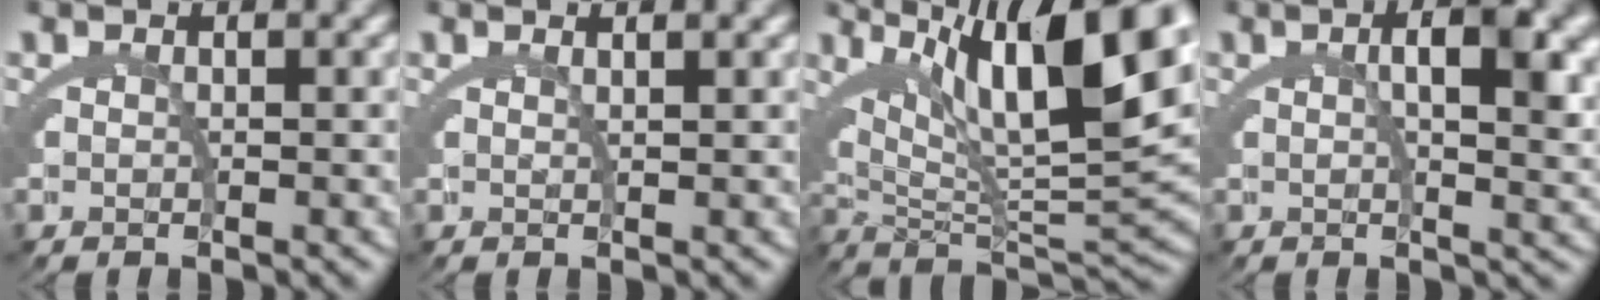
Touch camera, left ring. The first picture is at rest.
{"total": 1.3, "force": [0.9, -0.9, 0.5], "torque": [-0.005, 0.001, 0.018]}
{"total": 15.2, "force": [5.1, 6.2, 12.9], "torque": [-0.186, 0.012, 0.080]}
{"total": 5.1, "force": [1.3, 0.5, 4.9], "torque": [-0.056, 0.006, 0.018]}